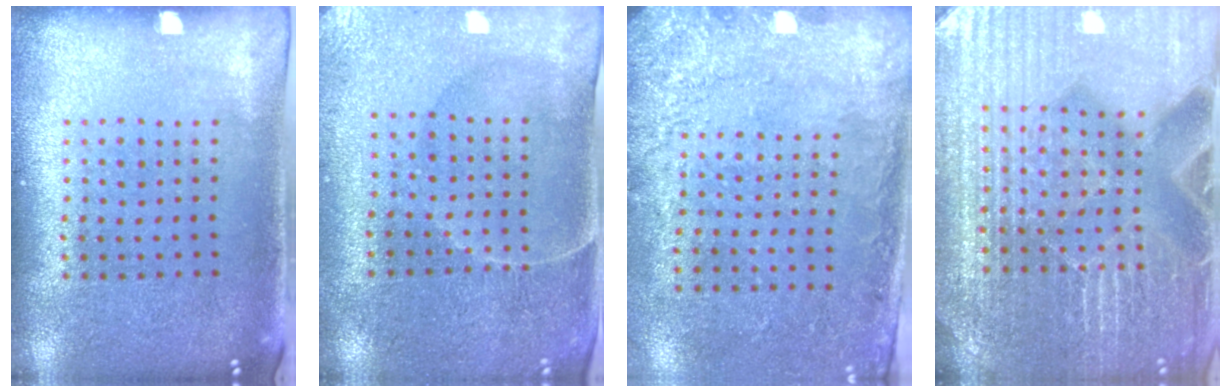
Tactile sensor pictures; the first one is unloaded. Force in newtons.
{"total": 0.6, "press": 0.4, "slide": 0.5}
{"total": 2.7, "press": 2.0, "slide": 1.9}
{"total": 5.2, "press": 4.8, "slide": 1.8}